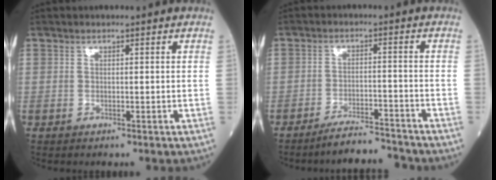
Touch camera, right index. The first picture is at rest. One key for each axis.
{"total": 5.9, "fx": -5.7, "fy": 0.2, "fz": 1.5, "tx": -0.023, "ty": -0.006, "tz": -0.100}